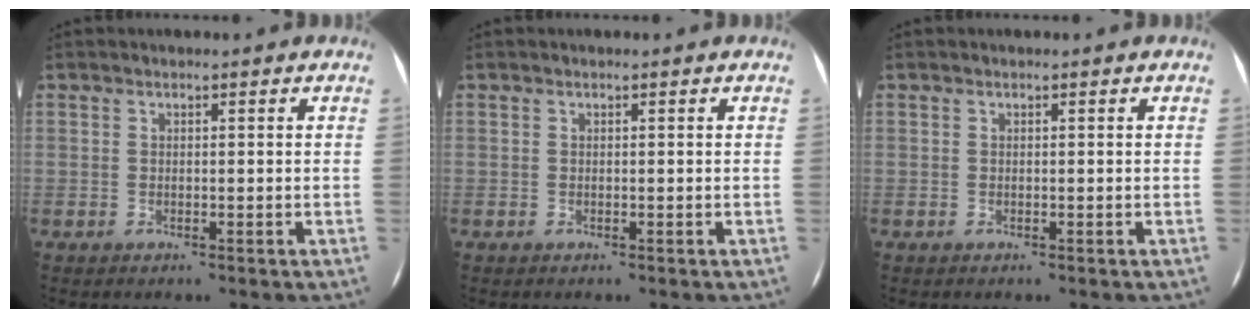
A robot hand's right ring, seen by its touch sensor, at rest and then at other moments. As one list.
[{"total": 0.0}, {"total": 0.0}]